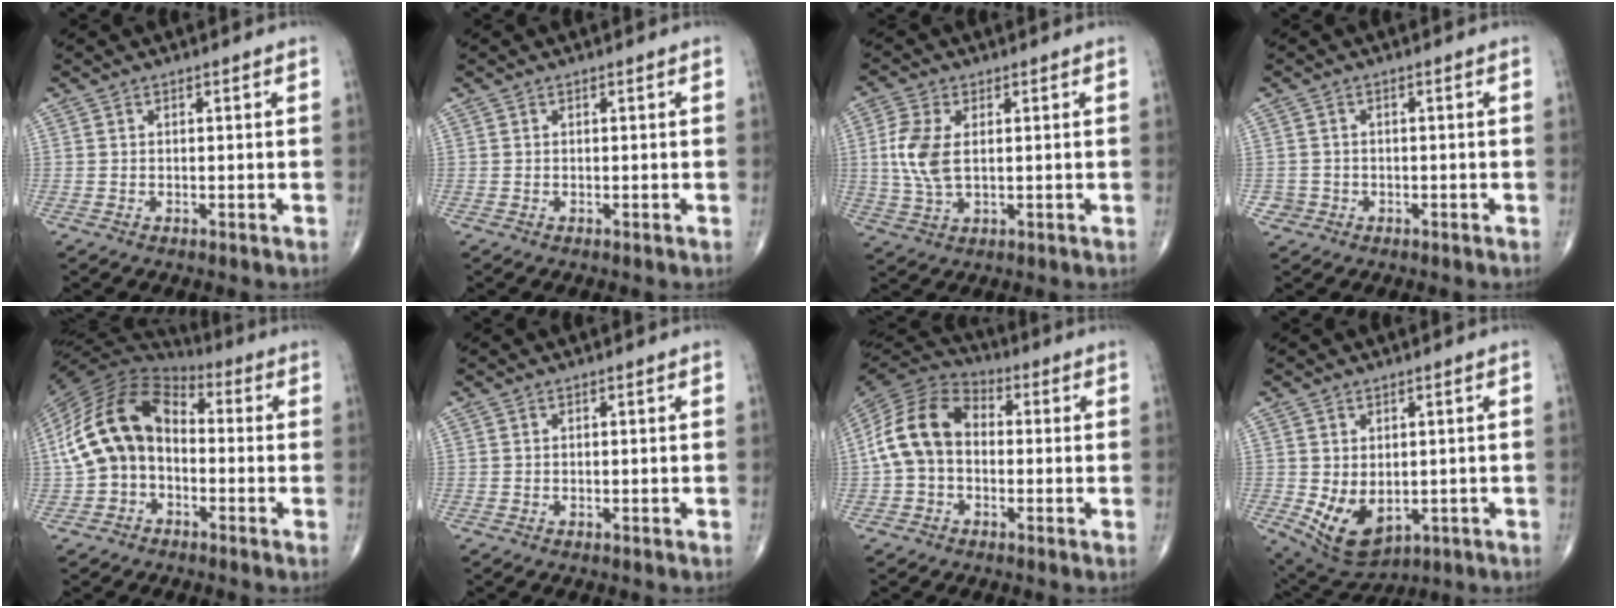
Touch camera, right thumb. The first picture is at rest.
{"total": 0.0}
{"total": 7.7, "force": [1.0, 4.1, 6.5], "torque": [-0.153, -0.001, 0.021]}
{"total": 1.9, "force": [-0.7, 1.8, -0.2], "torque": [0.013, 0.008, -0.017]}
{"total": 16.0, "force": [-1.2, 11.2, 11.4], "torque": [-0.207, 0.040, -0.032]}
{"total": 0.0}
{"total": 12.4, "force": [-0.3, 9.0, 8.6], "torque": [-0.159, 0.035, -0.021]}
{"total": 9.1, "force": [-1.3, 5.9, 6.7], "torque": [-0.105, -0.011, 0.001]}